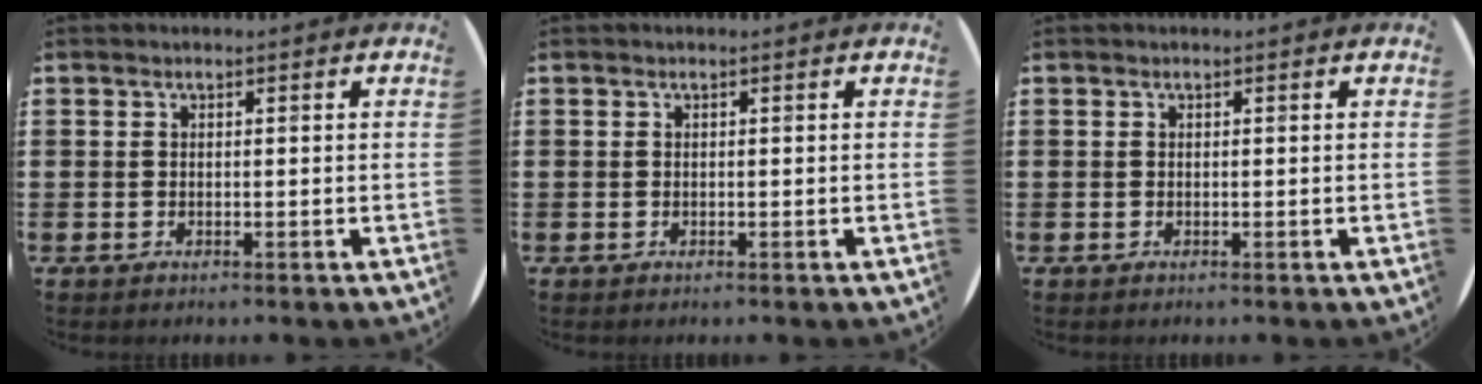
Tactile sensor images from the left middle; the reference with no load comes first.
{"total": 0.0}
{"total": 0.0}